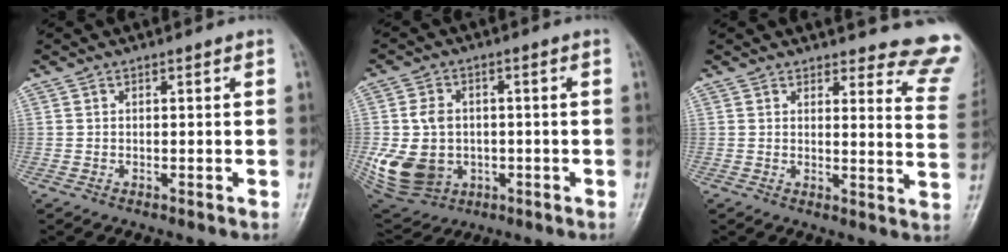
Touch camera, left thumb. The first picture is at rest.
{"total": 13.8, "force": [-1.6, 11.1, 8.1], "torque": [-0.152, 0.005, -0.009]}
{"total": 12.4, "force": [11.9, 2.5, 2.0], "torque": [0.028, -0.116, 0.099]}